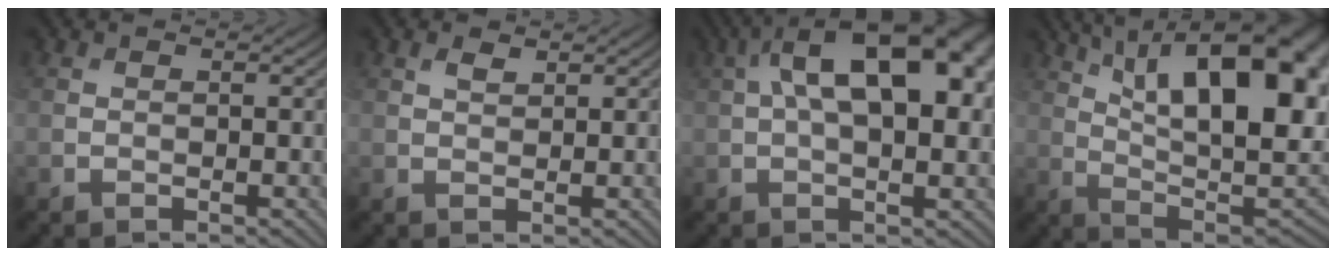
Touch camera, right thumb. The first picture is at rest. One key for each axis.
{"total": 1.4, "fx": 0.9, "fy": 0.7, "fz": 0.8, "tx": -0.018, "ty": 0.001, "tz": 0.020}
{"total": 16.6, "fx": 4.3, "fy": 8.0, "fz": 13.9, "tx": -0.214, "ty": 0.042, "tz": 0.049}
{"total": 22.9, "fx": 8.2, "fy": 10.7, "fz": 18.5, "tx": -0.268, "ty": 0.050, "tz": 0.146}